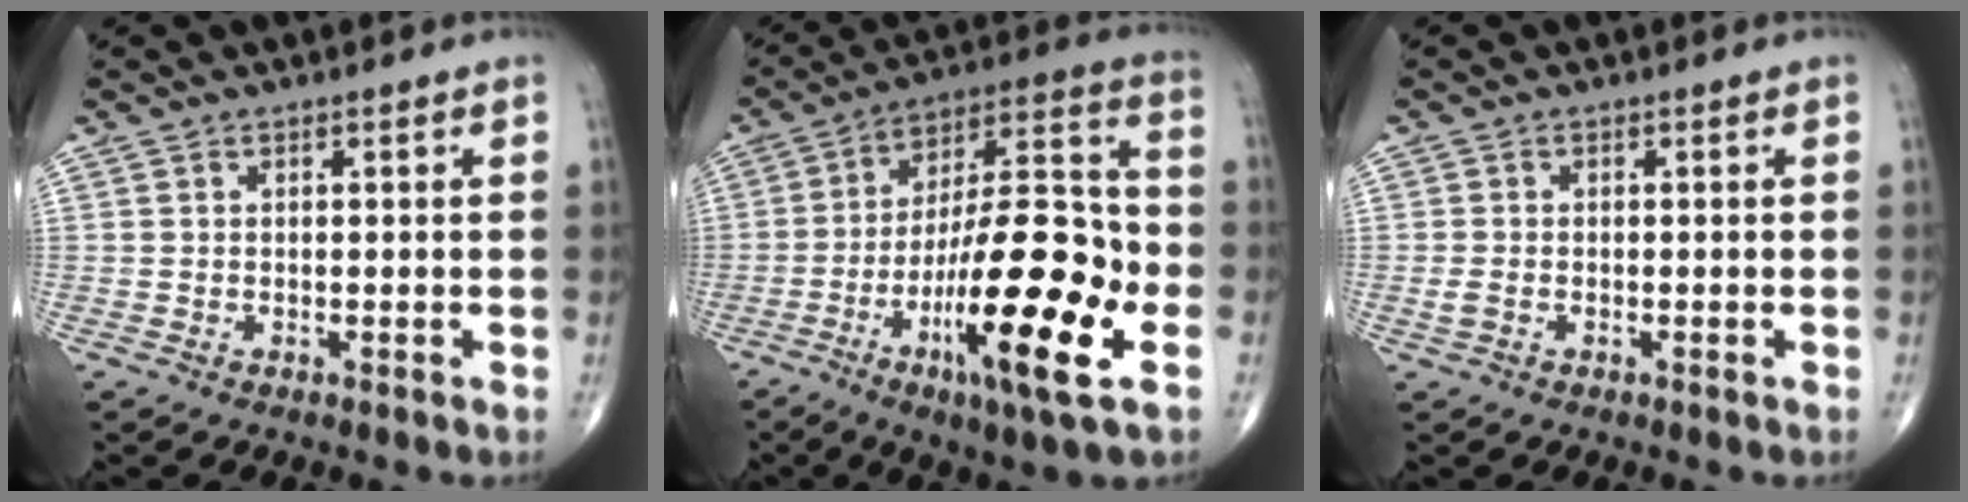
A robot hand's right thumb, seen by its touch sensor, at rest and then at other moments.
{"total": 24.5, "force": [-7.7, 6.1, 22.4], "torque": [-0.379, 0.027, -0.122]}
{"total": 1.6, "force": [-0.5, 1.0, 1.2], "torque": [-0.032, 0.004, -0.010]}